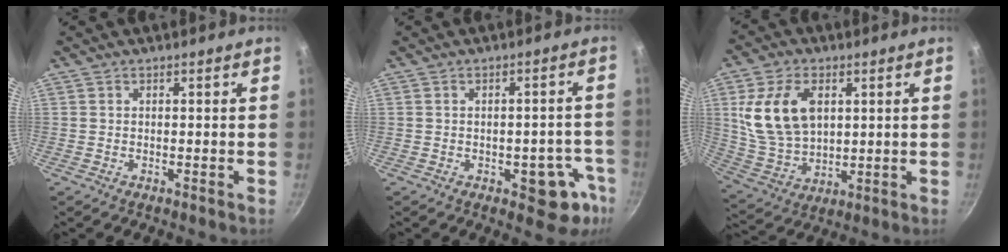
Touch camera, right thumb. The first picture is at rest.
{"total": 9.6, "force": [-3.9, 5.0, 7.1], "torque": [-0.021, 0.024, -0.047]}
{"total": 14.8, "force": [3.7, 9.6, 10.7], "torque": [-0.186, -0.015, 0.083]}